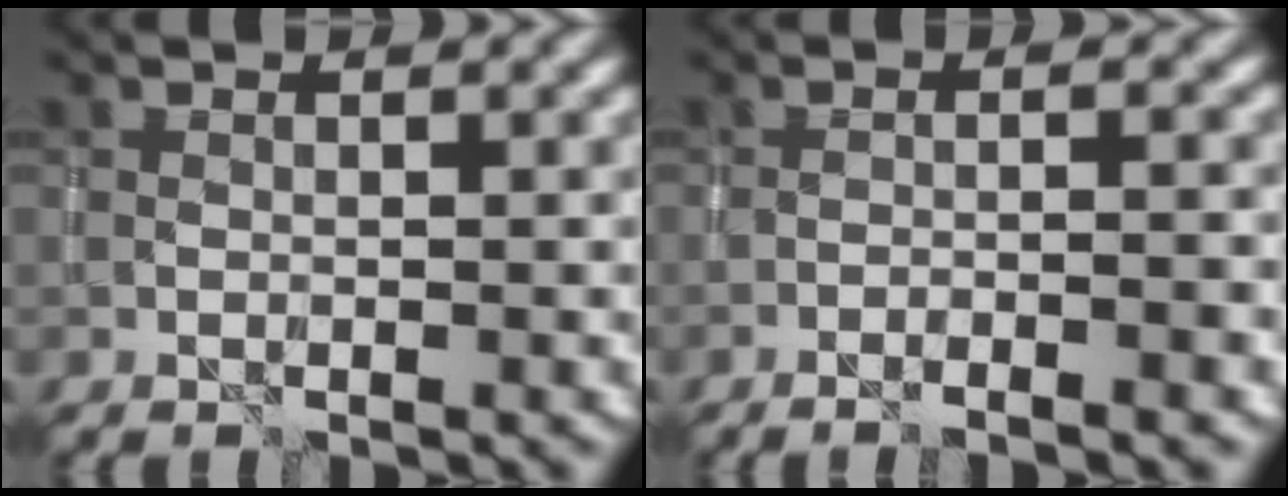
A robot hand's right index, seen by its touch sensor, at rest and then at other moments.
{"total": 4.1, "force": [-2.1, 0.8, 3.4], "torque": [-0.036, 0.023, -0.039]}